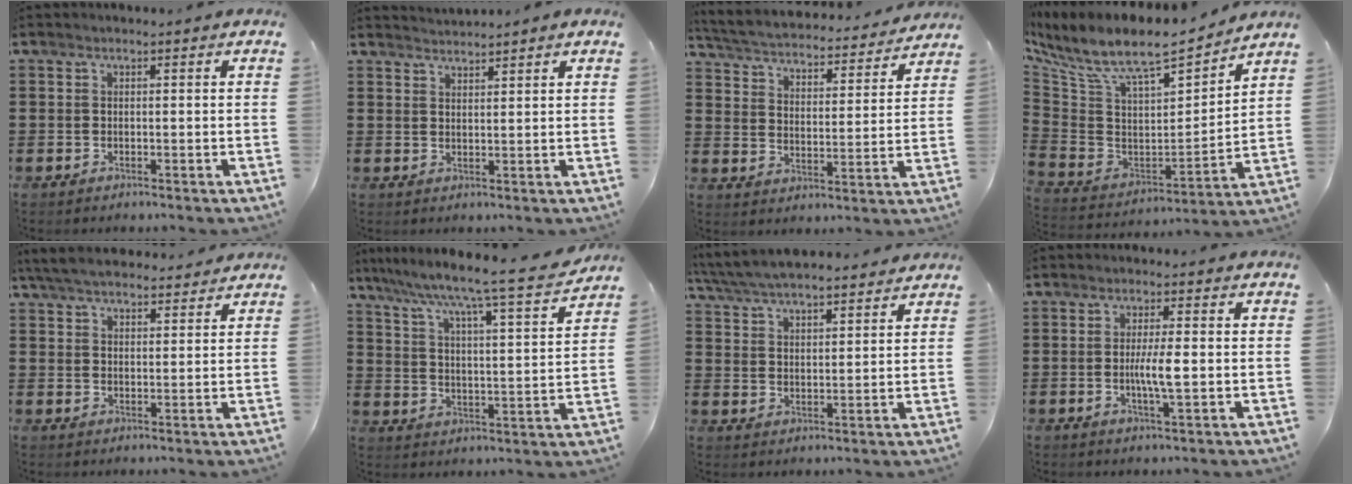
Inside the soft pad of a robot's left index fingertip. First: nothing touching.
{"total": 2.1, "force": [2.0, -0.4, -0.2], "torque": [-0.002, -0.002, 0.039]}
{"total": 3.5, "force": [3.5, 0.1, 0.3], "torque": [-0.028, -0.030, 0.052]}
{"total": 8.9, "force": [7.1, 2.2, 4.8], "torque": [-0.124, -0.057, 0.120]}
{"total": 5.1, "force": [4.8, 1.3, 1.4], "torque": [-0.043, -0.009, 0.089]}
{"total": 6.2, "force": [5.4, -1.0, 2.9], "torque": [-0.082, -0.050, 0.078]}
{"total": 5.6, "force": [5.4, 1.0, 1.2], "torque": [-0.046, -0.022, 0.097]}
{"total": 4.4, "force": [-0.3, 0.5, 4.4], "torque": [-0.077, -0.002, -0.007]}